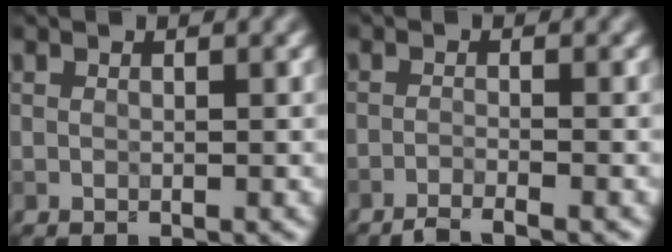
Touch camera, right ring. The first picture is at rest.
{"total": 2.3, "force": [-1.9, 0.3, 1.3], "torque": [-0.019, 0.002, -0.044]}